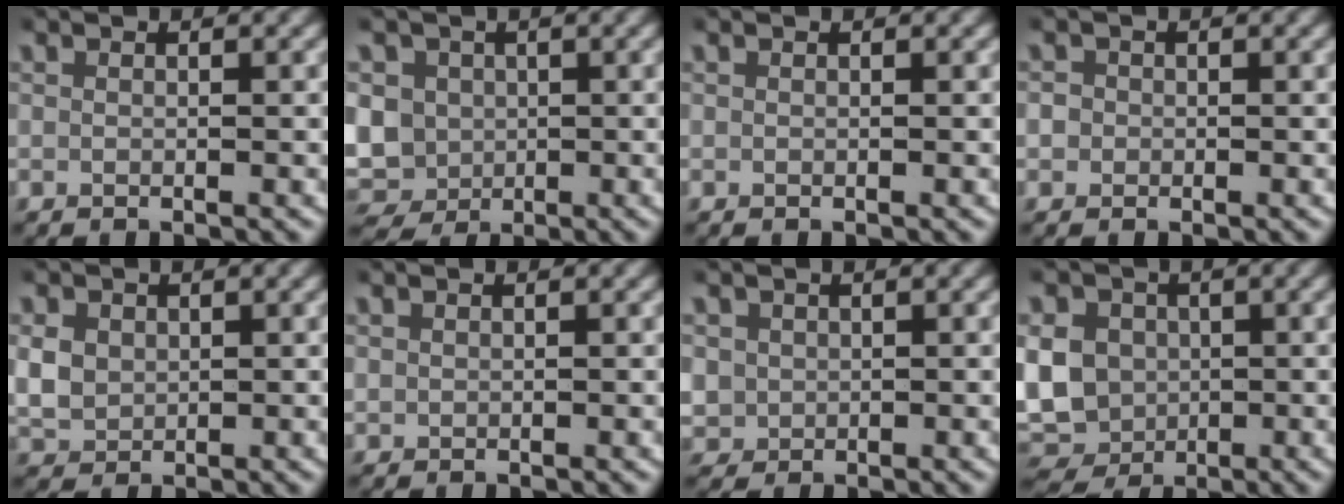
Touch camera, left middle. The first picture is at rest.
{"total": 11.8, "force": [-1.3, 11.2, 3.7], "torque": [-0.114, -0.043, -0.020]}
{"total": 0.0}
{"total": 2.1, "force": [-0.1, 2.1, 0.2], "torque": [-0.004, 0.005, -0.012]}
{"total": 3.8, "force": [0.5, 3.3, 1.7], "torque": [-0.048, -0.007, 0.017]}
{"total": 1.0, "force": [0.4, 0.9, 0.2], "torque": [-0.005, 0.002, 0.006]}
{"total": 3.7, "force": [0.1, 3.6, 1.1], "torque": [-0.039, -0.012, 0.006]}
{"total": 12.8, "force": [-1.7, 12.0, 4.1], "torque": [-0.115, -0.038, -0.028]}